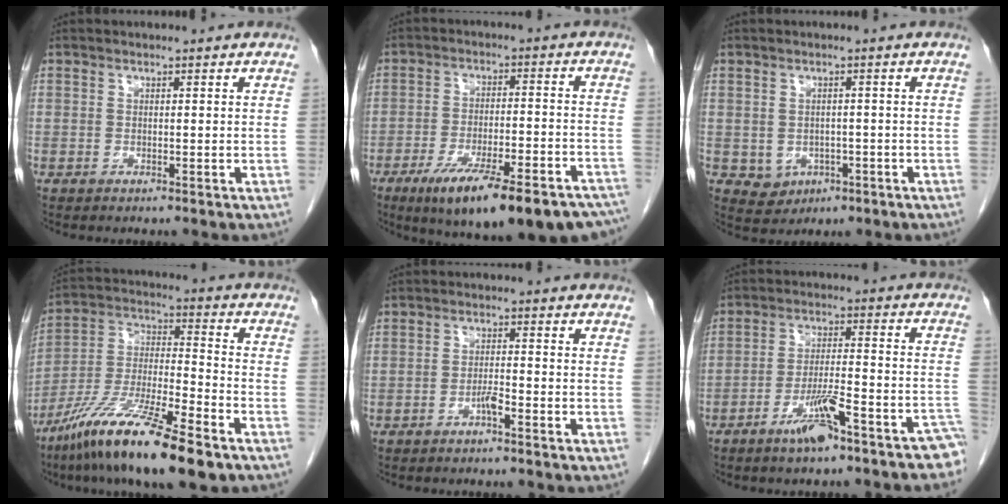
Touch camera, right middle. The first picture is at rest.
{"total": 22.8, "force": [-17.1, 4.5, 14.4], "torque": [-0.156, -0.007, -0.239]}
{"total": 4.1, "force": [-1.3, 3.5, 1.6], "torque": [-0.023, 0.000, -0.005]}
{"total": 18.3, "force": [-12.1, 1.8, 13.7], "torque": [-0.268, -0.039, -0.219]}
{"total": 1.9, "force": [-1.4, 0.0, 1.4], "torque": [-0.024, 0.002, -0.025]}
{"total": 9.9, "force": [-7.3, 1.4, 6.5], "torque": [-0.100, 0.029, -0.115]}